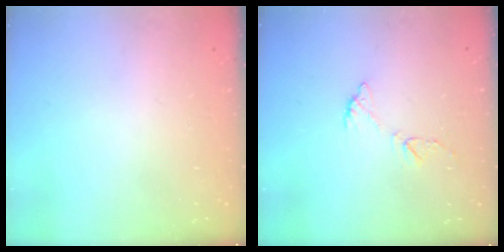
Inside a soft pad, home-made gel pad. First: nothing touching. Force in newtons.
{"total": 6.6, "press": 6.6, "slide": 0.7}